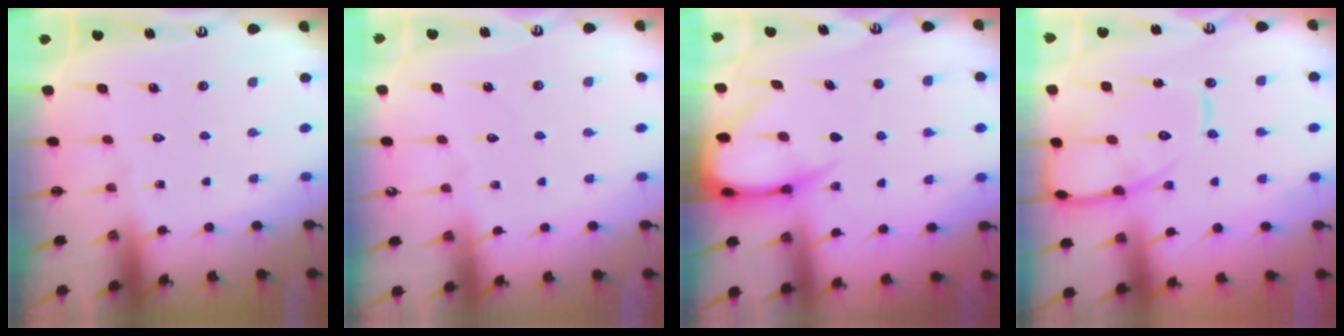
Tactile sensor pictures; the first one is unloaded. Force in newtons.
{"total": 2.1, "press": 2.1, "slide": 0.1}
{"total": 6.8, "press": 6.7, "slide": 0.8}
{"total": 13.1, "press": 13.1, "slide": 1.2}